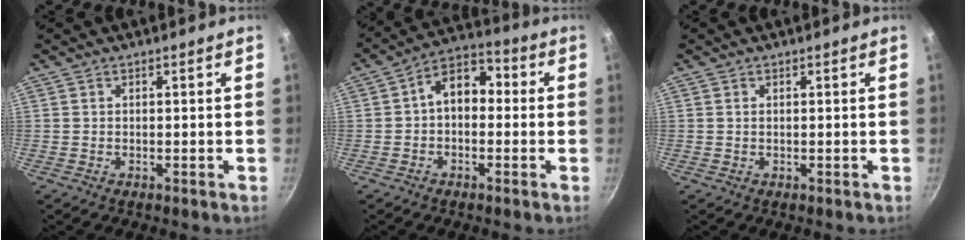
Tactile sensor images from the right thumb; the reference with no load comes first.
{"total": 8.8, "force": [0.0, 5.9, 6.5], "torque": [-0.074, 0.035, -0.016]}
{"total": 0.0}